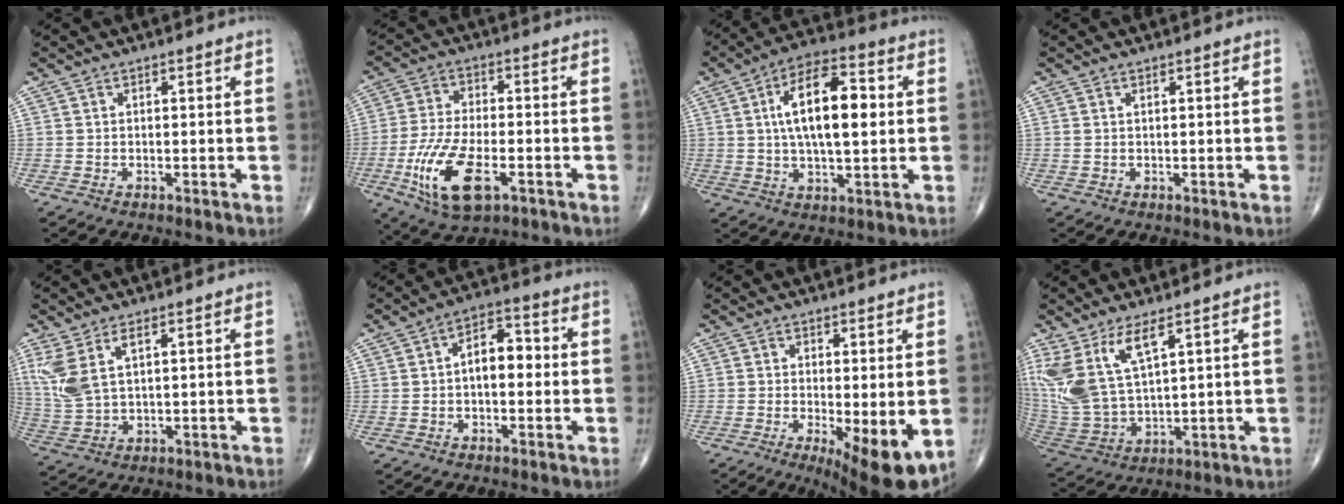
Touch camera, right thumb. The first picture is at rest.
{"total": 14.1, "force": [-5.1, 6.2, 11.6], "torque": [-0.237, 0.005, -0.088]}
{"total": 15.5, "force": [2.2, 6.8, 13.8], "torque": [-0.225, 0.013, 0.034]}
{"total": 0.5, "force": [0.3, 0.1, 0.4], "torque": [-0.015, 0.006, 0.007]}
{"total": 7.8, "force": [3.4, 3.2, 6.2], "torque": [-0.154, -0.006, 0.081]}
{"total": 7.6, "force": [0.0, 4.3, 6.2], "torque": [-0.080, 0.026, -0.009]}
{"total": 10.2, "force": [-2.6, 3.1, 9.4], "torque": [-0.137, -0.023, -0.031]}
{"total": 13.4, "force": [6.8, 5.2, 10.4], "torque": [-0.228, -0.030, 0.154]}